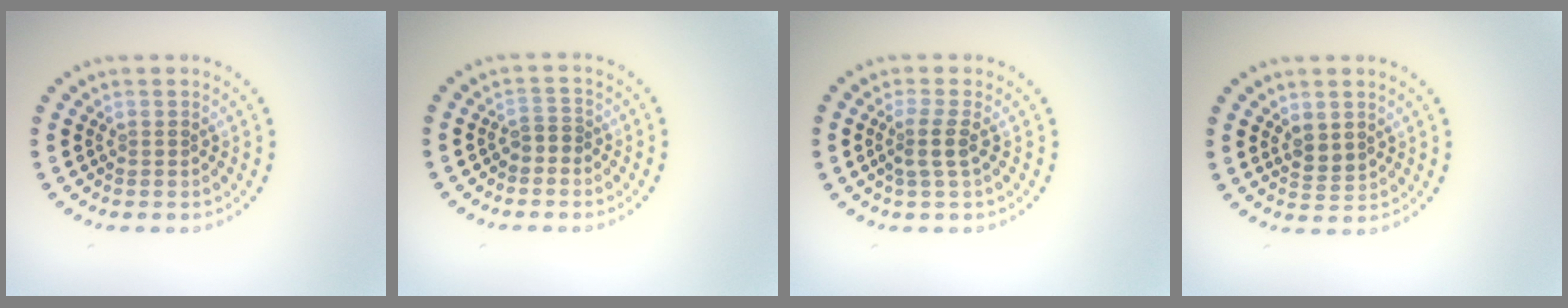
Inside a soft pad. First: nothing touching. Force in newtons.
{"total": 1.2, "press": 1.0, "slide": 0.6}
{"total": 2.0, "press": 1.5, "slide": 1.3}
{"total": 1.9, "press": 1.7, "slide": 0.9}